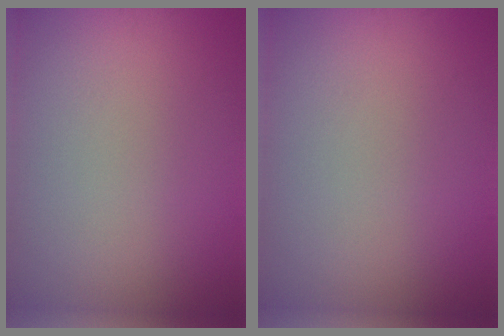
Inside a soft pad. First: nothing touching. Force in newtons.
{"total": 0.0}